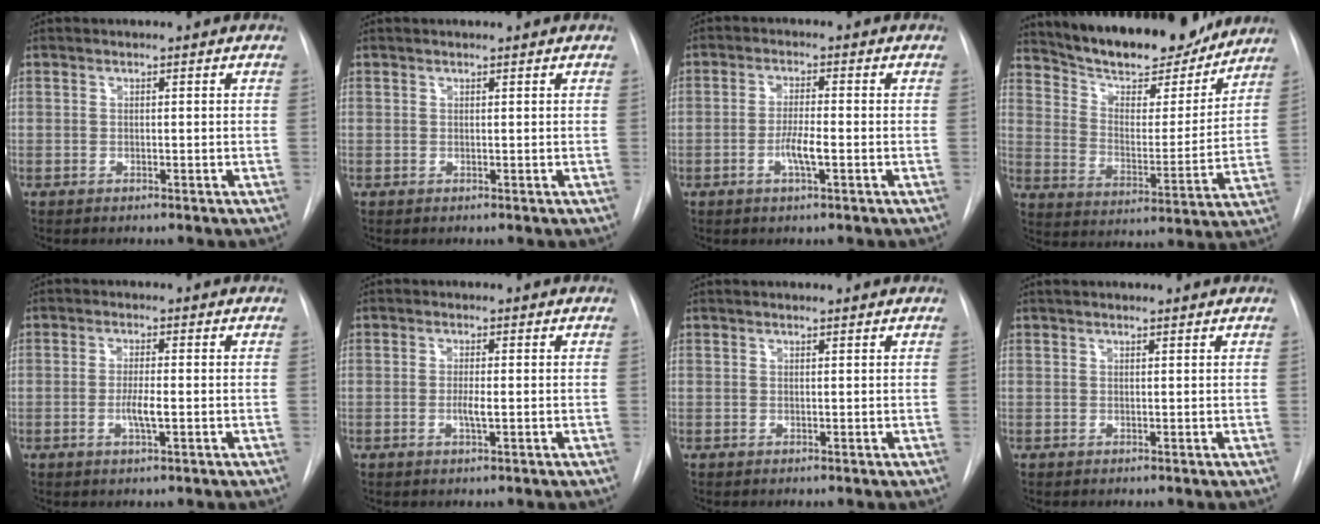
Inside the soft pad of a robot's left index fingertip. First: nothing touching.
{"total": 1.3, "force": [1.2, 0.1, 0.3], "torque": [-0.007, 0.011, 0.015]}
{"total": 3.7, "force": [-1.6, 0.4, 3.4], "torque": [-0.067, -0.008, -0.030]}
{"total": 19.6, "force": [17.6, 4.6, 7.3], "torque": [-0.117, -0.014, 0.264]}
{"total": 3.0, "force": [-1.0, 0.2, 2.8], "torque": [-0.058, -0.010, -0.017]}
{"total": 1.8, "force": [-0.6, 0.1, 1.7], "torque": [-0.036, -0.009, -0.010]}
{"total": 2.7, "force": [2.5, 0.3, 0.8], "torque": [-0.011, 0.018, 0.030]}
{"total": 4.7, "force": [4.2, 0.6, 1.9], "torque": [-0.027, 0.027, 0.054]}